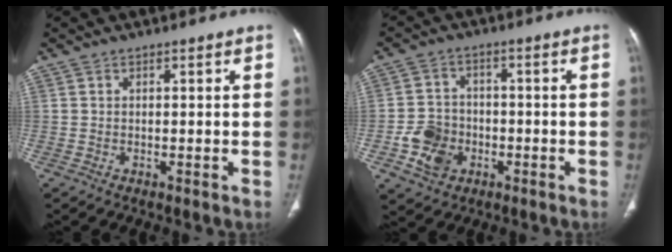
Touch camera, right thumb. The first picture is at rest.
{"total": 8.0, "force": [-2.8, 6.5, 3.7], "torque": [-0.046, 0.016, -0.047]}